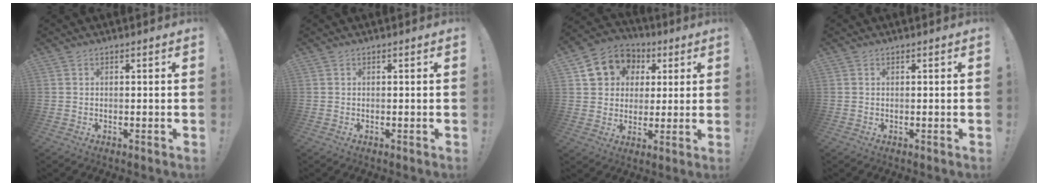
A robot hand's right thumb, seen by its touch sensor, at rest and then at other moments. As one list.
[{"total": 0.0}, {"total": 12.3, "force": [4.5, 10.5, 4.4], "torque": [-0.058, -0.017, 0.092]}, {"total": 0.0}]